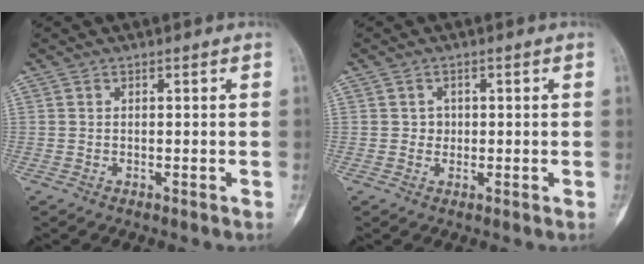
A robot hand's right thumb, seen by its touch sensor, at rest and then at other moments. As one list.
[{"total": 1.6, "force": [0.1, 1.5, 0.5], "torque": [0.003, 0.004, 0.000]}]